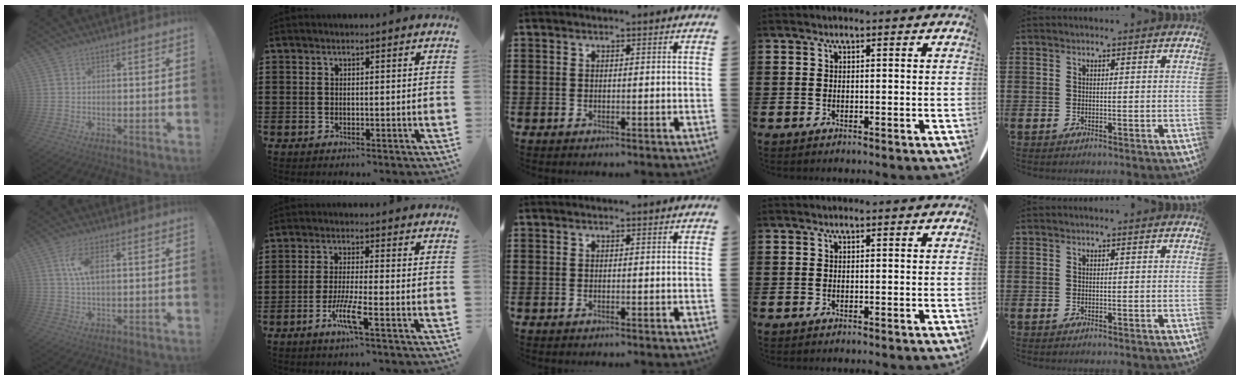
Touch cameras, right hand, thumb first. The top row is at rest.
{"thumb": {"total": 6.9, "force": [1.7, 2.9, 6.0], "torque": [-0.116, 0.002, 0.028]}, "index": {"total": 5.7, "force": [-2.9, 0.3, 4.9], "torque": [-0.100, -0.012, -0.055]}}